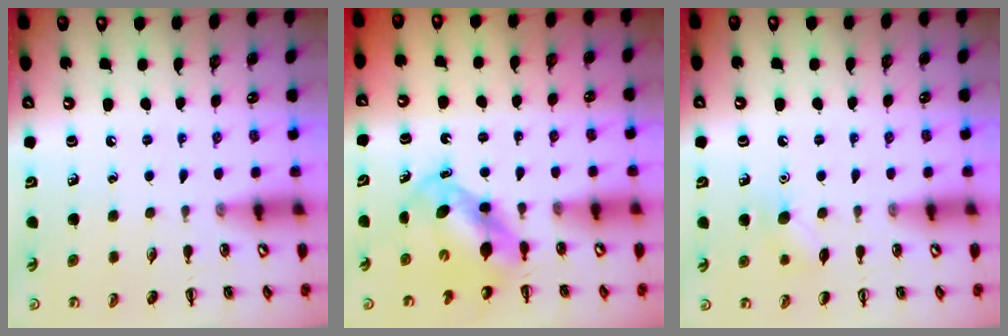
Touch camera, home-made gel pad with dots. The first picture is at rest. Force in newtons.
{"total": 5.6, "press": 5.5, "slide": 0.8}
{"total": 6.1, "press": 5.9, "slide": 1.6}